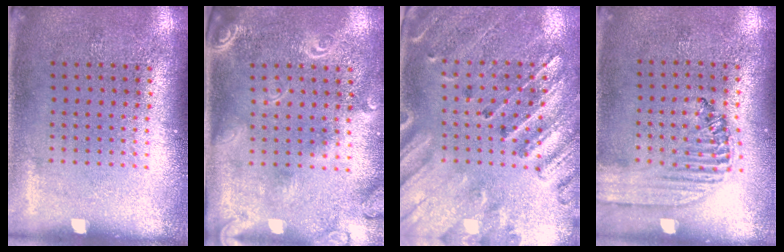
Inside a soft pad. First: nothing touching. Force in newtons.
{"total": 2.4, "press": 1.9, "slide": 1.4}
{"total": 2.6, "press": 2.4, "slide": 1.1}
{"total": 1.4, "press": 1.4, "slide": 0.5}